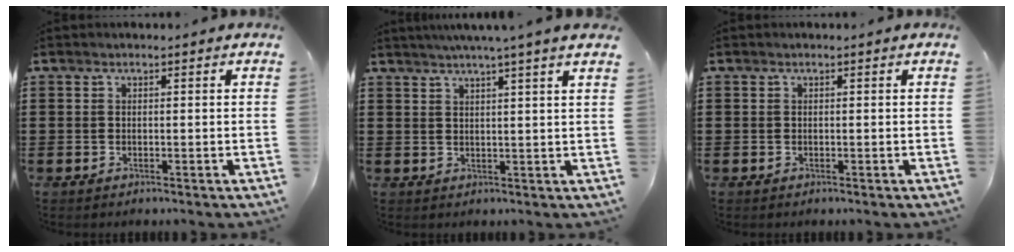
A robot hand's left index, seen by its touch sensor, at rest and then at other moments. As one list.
[{"total": 3.1, "force": [2.5, -1.1, 1.5], "torque": [-0.033, -0.008, 0.041]}, {"total": 0.0}]